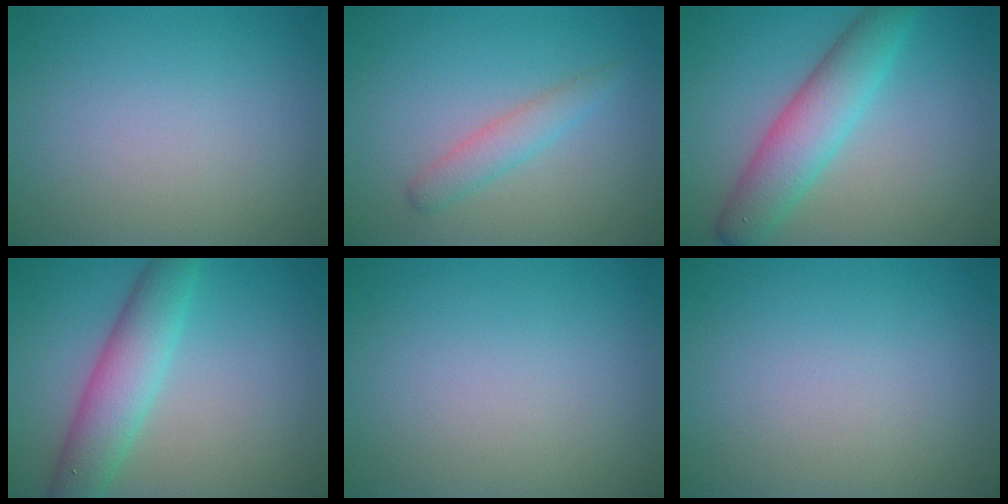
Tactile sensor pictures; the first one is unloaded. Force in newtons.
{"total": 2.0, "press": 2.0, "slide": 0.0}
{"total": 5.4, "press": 5.4, "slide": 0.2}
{"total": 5.2, "press": 5.2, "slide": 0.2}
{"total": 0.0}
{"total": 0.0}